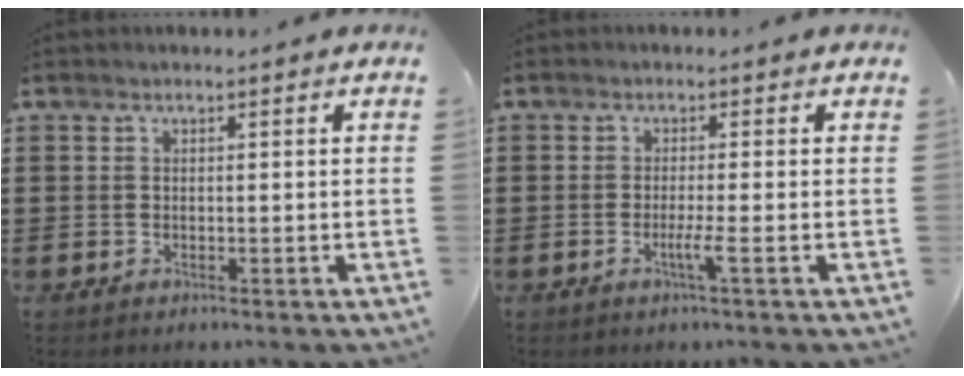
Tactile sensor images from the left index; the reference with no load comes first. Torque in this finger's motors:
{"motor_torque": [0.05, 0.04, 0.05, 0.05]}